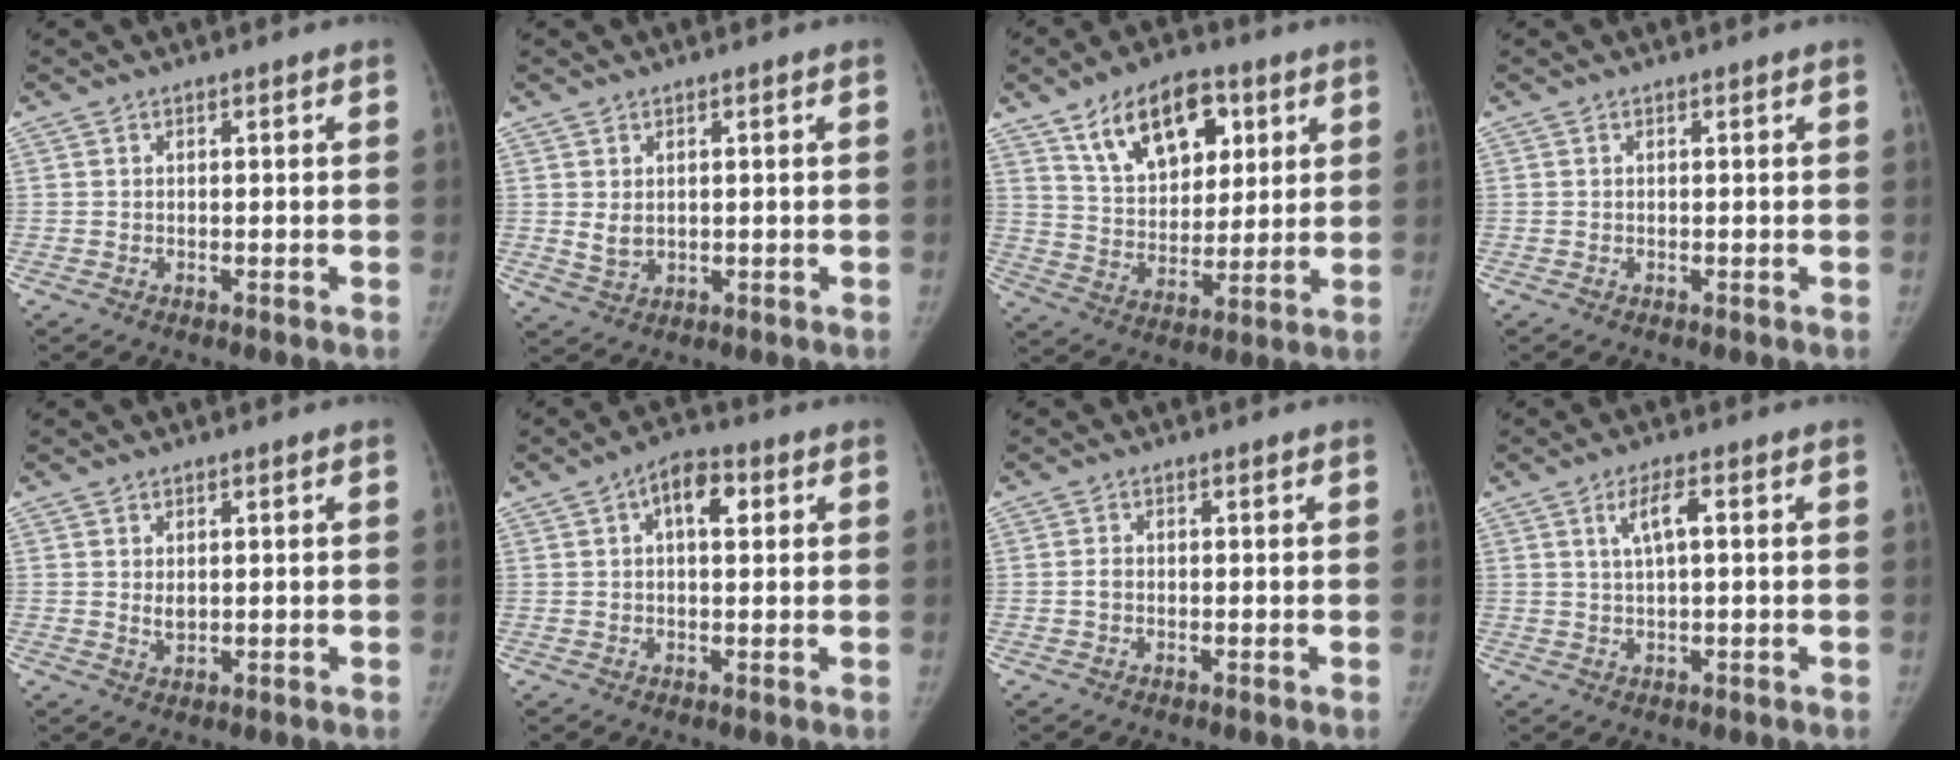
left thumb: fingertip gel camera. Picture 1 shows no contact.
{"total": 2.6, "force": [0.5, 2.0, 1.6], "torque": [-0.024, -0.011, 0.020]}
{"total": 16.0, "force": [7.9, 9.5, 10.2], "torque": [-0.118, -0.028, 0.139]}
{"total": 0.0}
{"total": 1.8, "force": [0.5, 1.1, 1.3], "torque": [-0.018, -0.007, 0.012]}
{"total": 6.1, "force": [2.0, 3.2, 4.8], "torque": [-0.059, 0.008, 0.025]}
{"total": 1.0, "force": [-0.2, 0.8, 0.6], "torque": [-0.007, 0.002, -0.006]}
{"total": 4.3, "force": [1.3, 1.1, 4.0], "torque": [-0.081, 0.008, 0.026]}